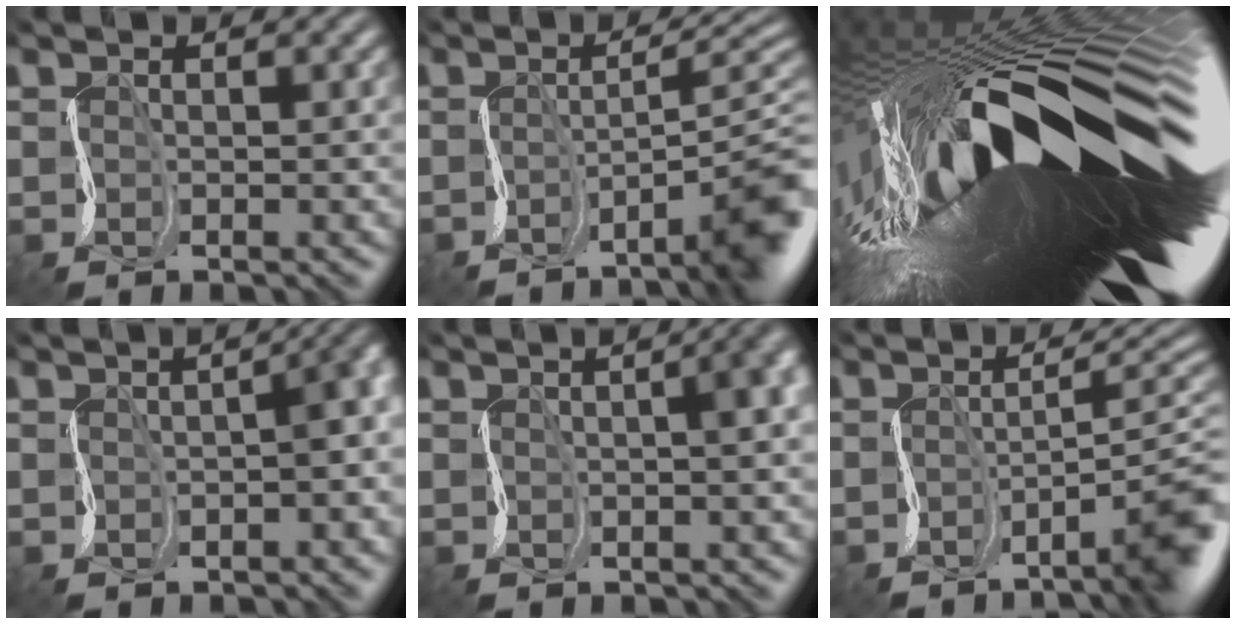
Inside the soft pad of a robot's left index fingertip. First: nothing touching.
{"total": 7.8, "force": [-2.9, 1.7, 7.1], "torque": [-0.068, 0.006, -0.047]}
{"total": 20.2, "force": [-0.5, 7.4, 18.8], "torque": [-0.335, -0.018, -0.017]}
{"total": 5.9, "force": [-0.3, 2.3, 5.4], "torque": [-0.036, 0.002, -0.006]}
{"total": 10.0, "force": [1.8, 5.2, 8.4], "torque": [-0.054, 0.047, -0.011]}
{"total": 7.1, "force": [-2.6, 1.5, 6.4], "torque": [-0.060, 0.005, -0.044]}